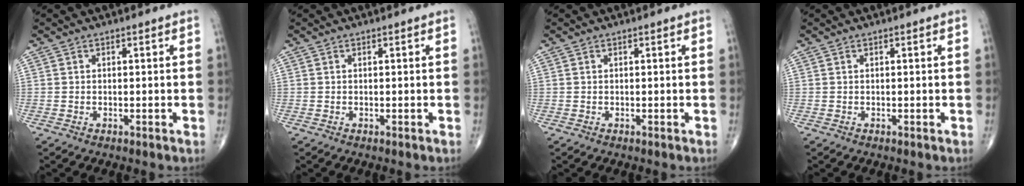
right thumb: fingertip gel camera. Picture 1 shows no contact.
{"total": 0.0}
{"total": 0.0}
{"total": 0.0}